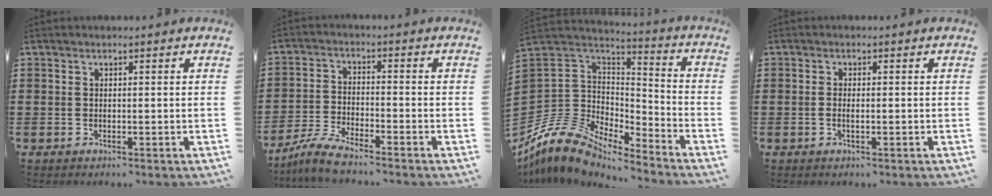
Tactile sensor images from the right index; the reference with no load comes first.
{"total": 5.0, "force": [-4.6, -0.3, 2.0], "torque": [-0.052, -0.013, -0.091]}
{"total": 9.7, "force": [-7.6, 5.1, 3.2], "torque": [-0.112, 0.002, -0.158]}
{"total": 0.9, "force": [-0.2, 0.3, 0.9], "torque": [-0.017, -0.001, -0.004]}